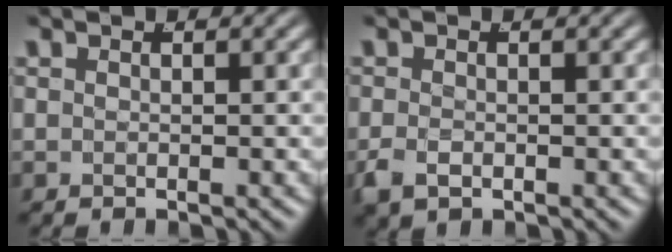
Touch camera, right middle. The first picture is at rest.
{"total": 1.8, "force": [-1.0, 0.9, 1.1], "torque": [-0.032, -0.011, -0.010]}